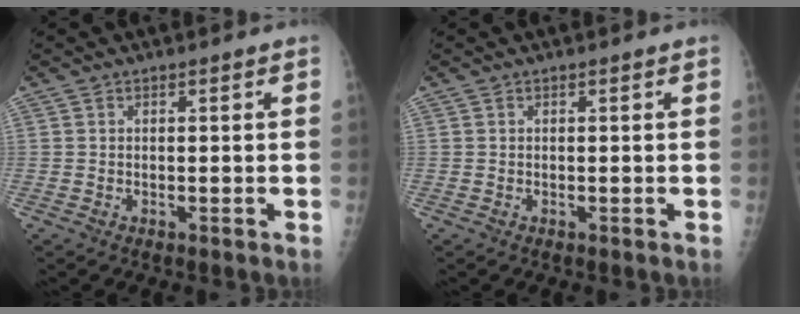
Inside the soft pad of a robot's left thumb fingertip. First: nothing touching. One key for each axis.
{"total": 0.0}